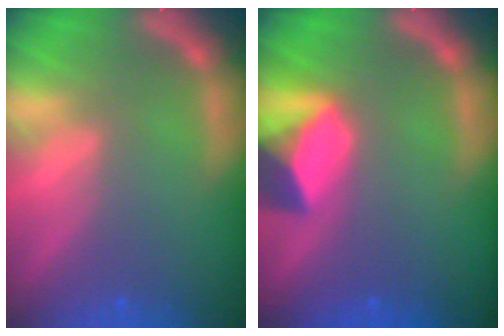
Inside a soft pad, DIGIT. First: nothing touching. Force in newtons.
{"total": 5.9}